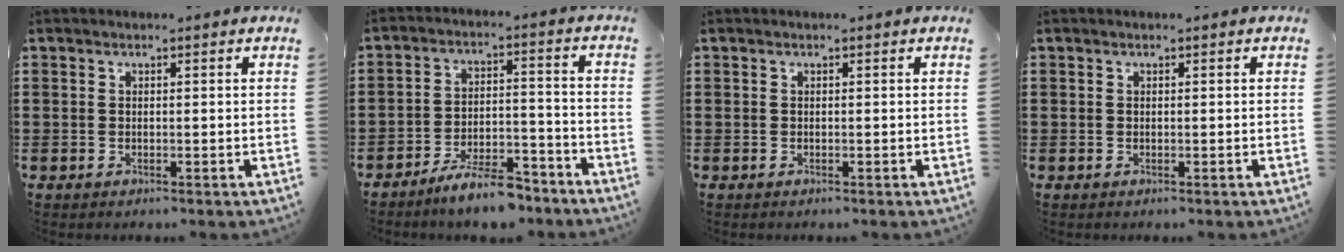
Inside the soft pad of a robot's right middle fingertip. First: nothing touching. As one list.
[{"total": 7.5, "force": [-6.6, 1.2, 3.4], "torque": [-0.060, 0.011, -0.124]}, {"total": 0.0}, {"total": 0.0}]